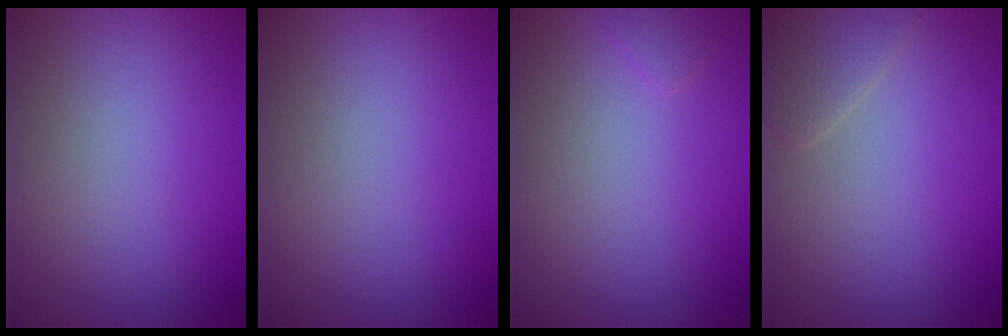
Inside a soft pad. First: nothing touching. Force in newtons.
{"total": 0.0}
{"total": 0.6, "press": 0.6, "slide": 0.1}
{"total": 1.7, "press": 1.7, "slide": 0.2}